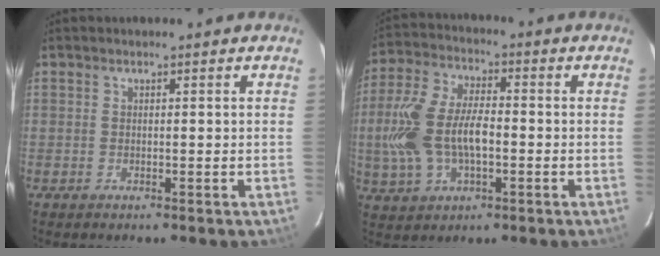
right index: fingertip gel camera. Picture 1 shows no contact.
{"total": 14.1, "force": [-1.8, 7.5, 11.8], "torque": [-0.258, 0.008, -0.030]}